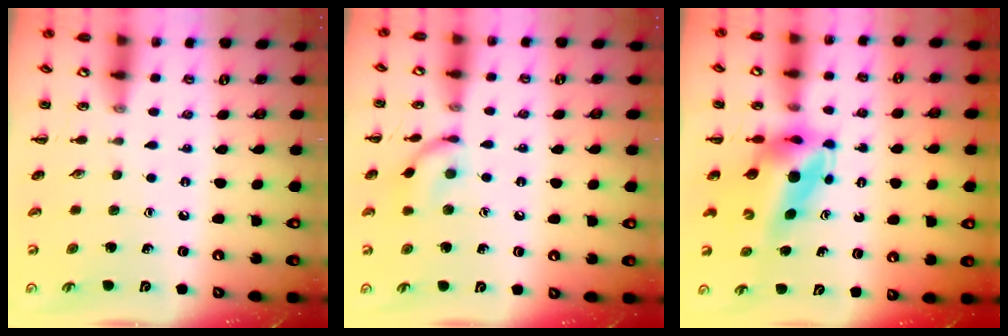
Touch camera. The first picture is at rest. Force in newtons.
{"total": 9.6, "press": 9.6, "slide": 0.4}
{"total": 5.4, "press": 5.2, "slide": 1.6}